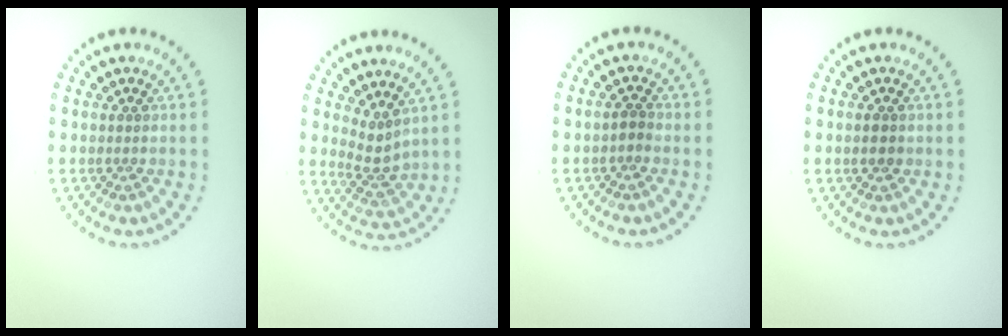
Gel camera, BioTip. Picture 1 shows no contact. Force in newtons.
{"total": 2.1, "press": 1.4, "slide": 1.6}
{"total": 0.9, "press": 0.8, "slide": 0.5}
{"total": 1.0, "press": 1.0, "slide": 0.1}